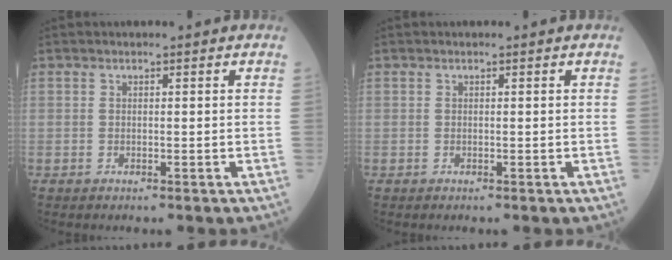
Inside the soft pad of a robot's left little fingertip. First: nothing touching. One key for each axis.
{"total": 0.0}